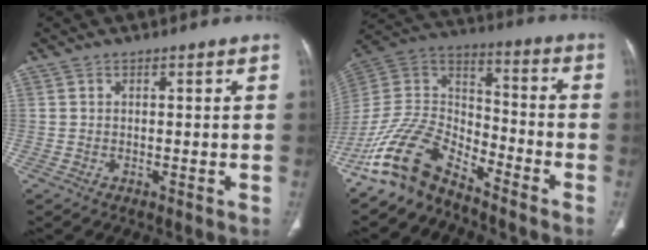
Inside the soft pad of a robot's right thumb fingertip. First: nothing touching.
{"total": 13.6, "force": [-11.0, 5.7, 5.6], "torque": [-0.097, 0.091, -0.221]}